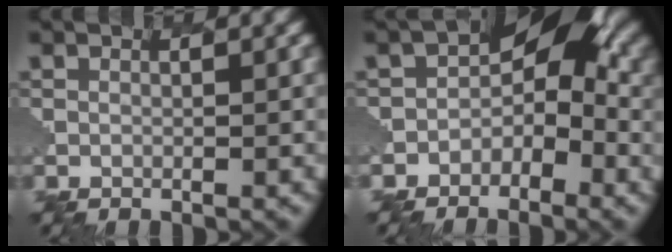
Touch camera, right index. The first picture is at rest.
{"total": 2.2, "force": [-0.7, 2.1, 0.3], "torque": [-0.017, 0.017, -0.050]}